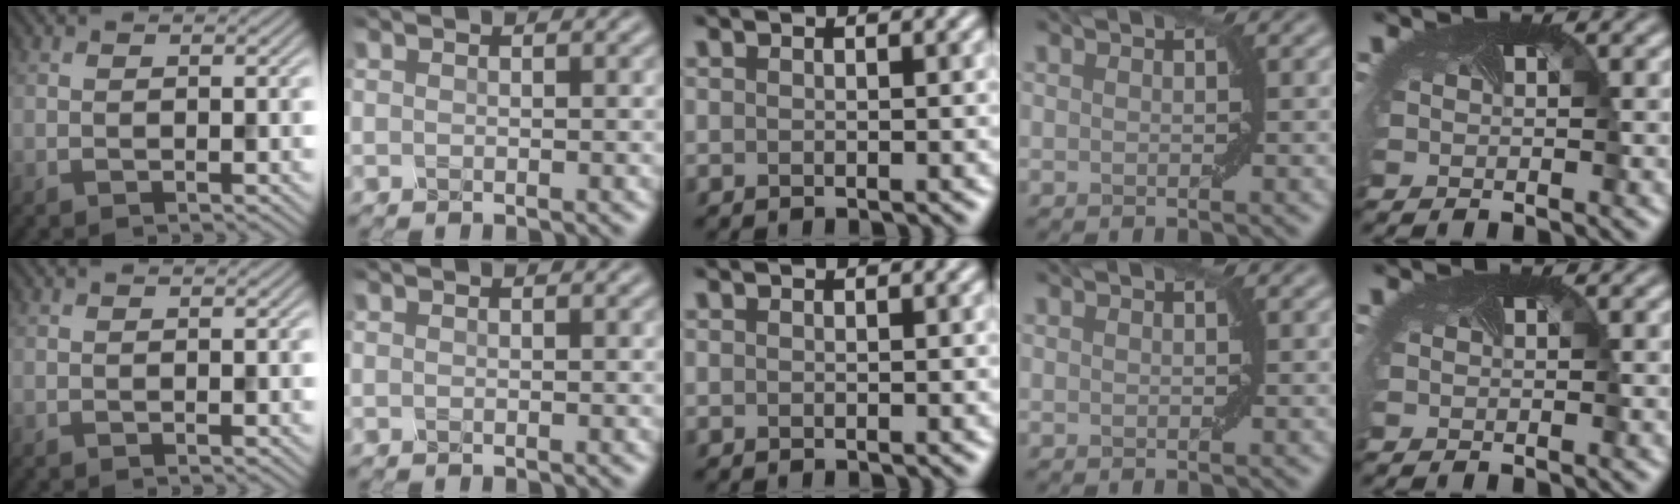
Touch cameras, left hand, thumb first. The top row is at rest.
{}